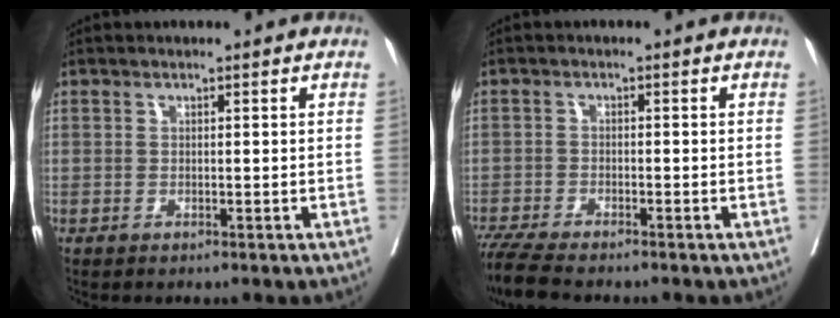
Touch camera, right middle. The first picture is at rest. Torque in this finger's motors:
{"motor_torque": [0.43, -0.45, 0.06, 0.03]}